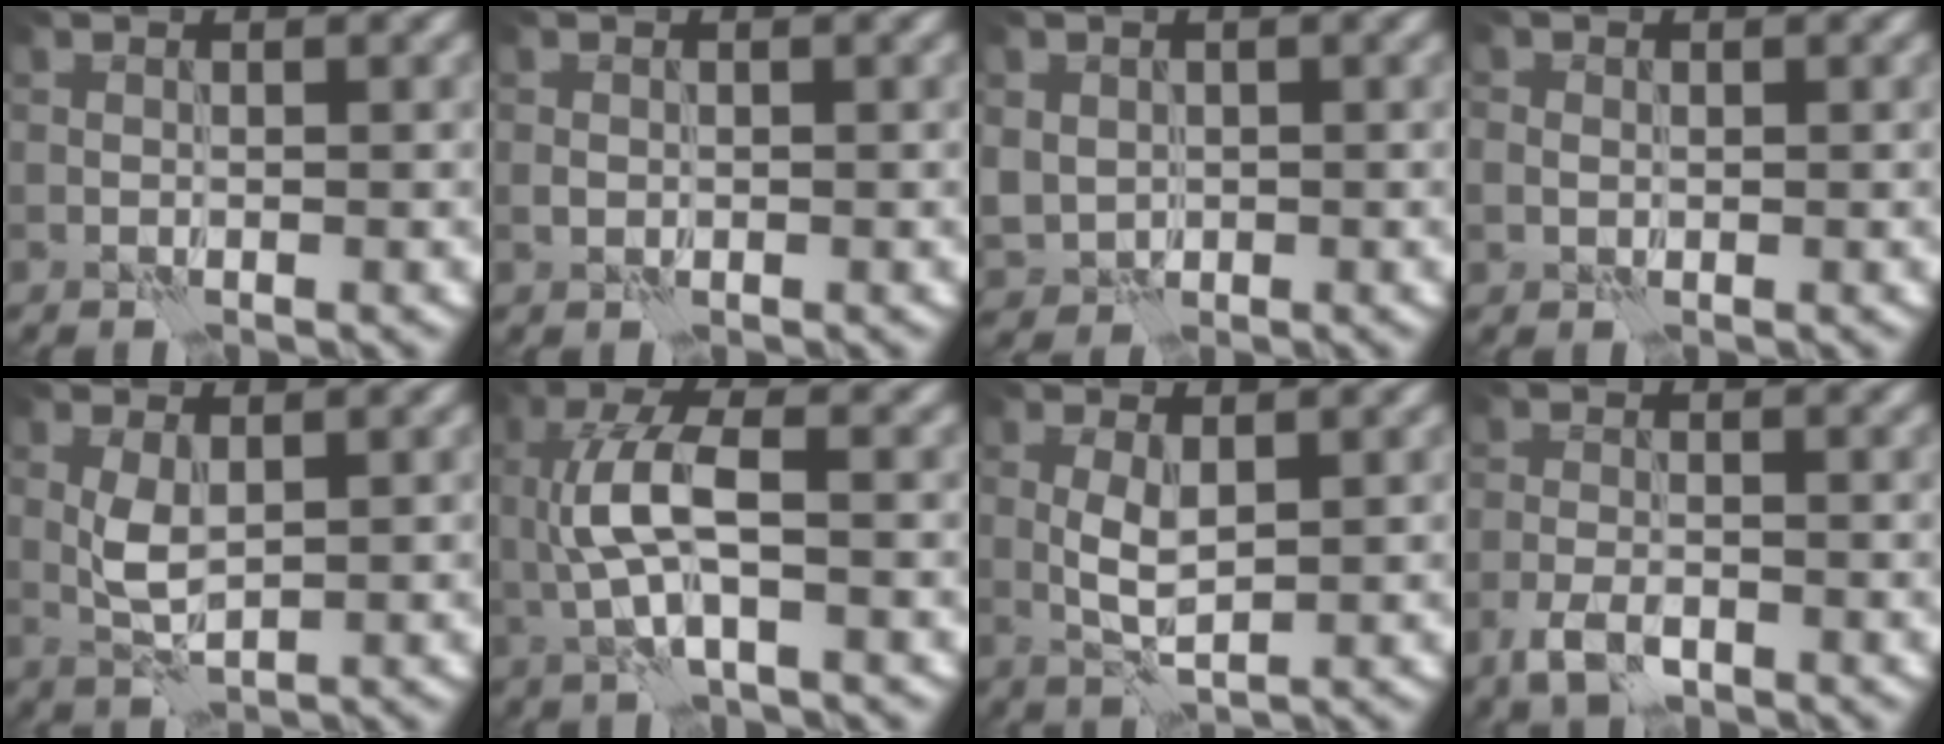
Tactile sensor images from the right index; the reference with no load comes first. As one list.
[{"total": 0.6, "force": [0.1, 0.6, 0.0], "torque": [-0.002, -0.002, 0.000]}, {"total": 3.1, "force": [0.4, 3.0, 0.6], "torque": [-0.024, -0.002, 0.010]}, {"total": 1.5, "force": [0.3, 1.4, 0.4], "torque": [-0.005, -0.001, 0.005]}, {"total": 2.4, "force": [0.6, 1.1, 2.1], "torque": [-0.051, 0.000, 0.011]}, {"total": 5.3, "force": [0.4, 1.8, 4.9], "torque": [-0.109, 0.001, 0.003]}, {"total": 2.5, "force": [0.5, 1.0, 2.2], "torque": [-0.050, -0.002, 0.011]}, {"total": 2.7, "force": [-1.7, 1.3, 1.7], "torque": [-0.038, -0.003, -0.040]}]